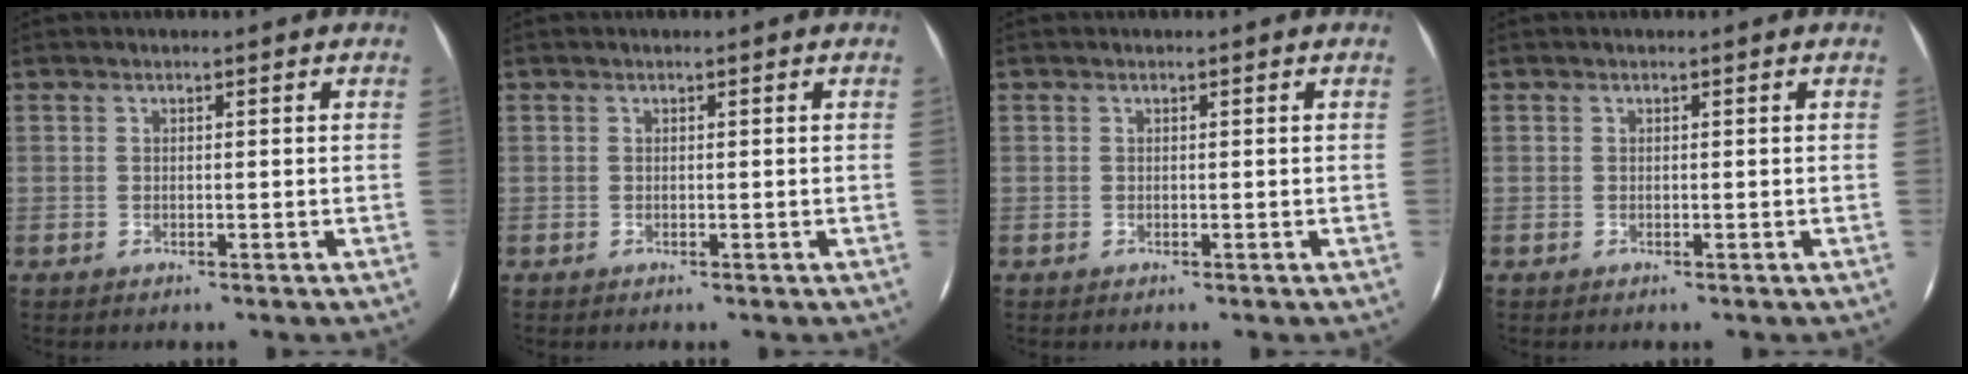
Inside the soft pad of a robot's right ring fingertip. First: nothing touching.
{"total": 0.0}
{"total": 0.0}
{"total": 0.0}